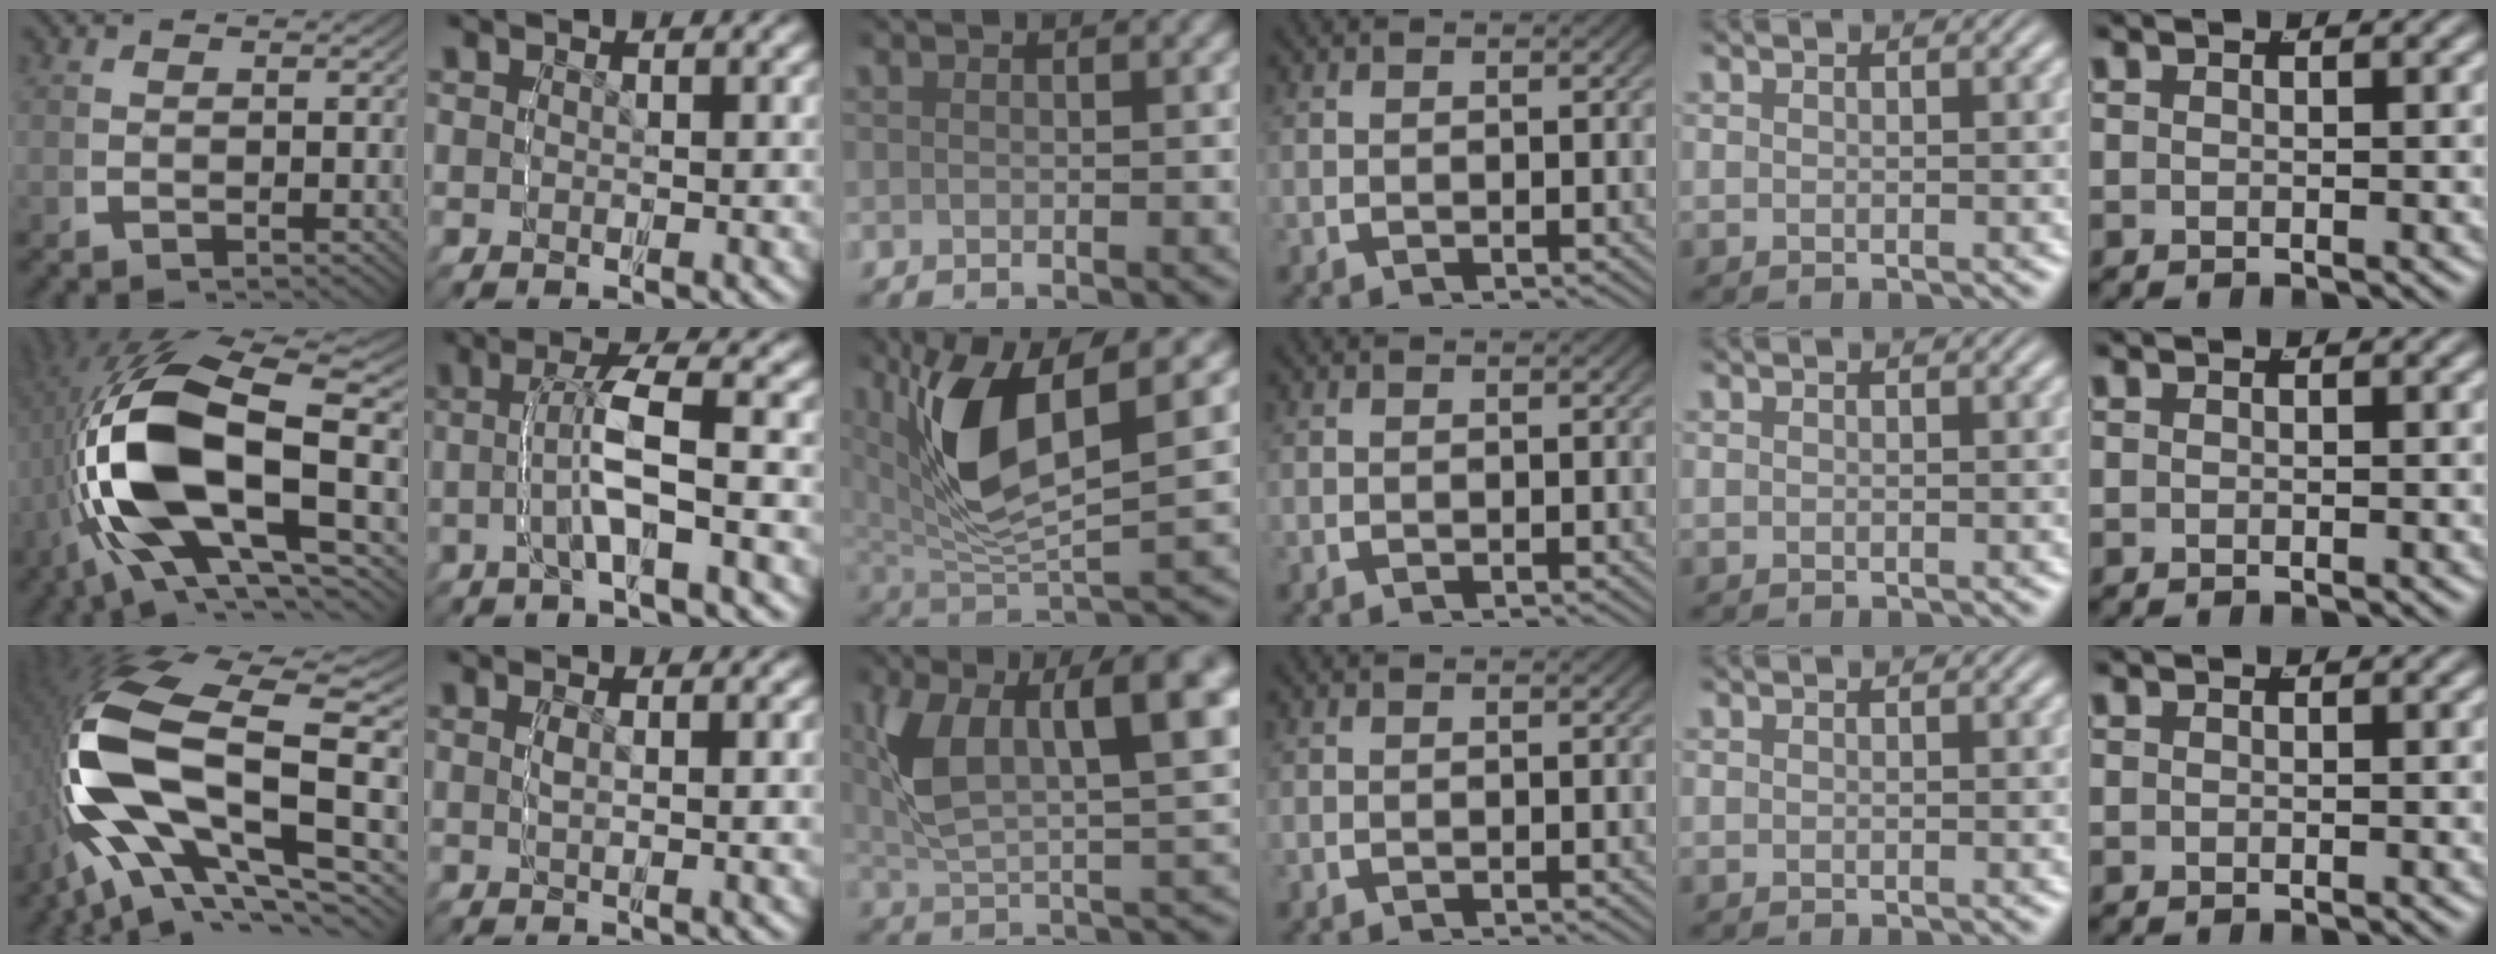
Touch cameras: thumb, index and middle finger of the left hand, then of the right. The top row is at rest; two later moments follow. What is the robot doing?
{"motion": "grasp_and_lifting", "object": "button"}